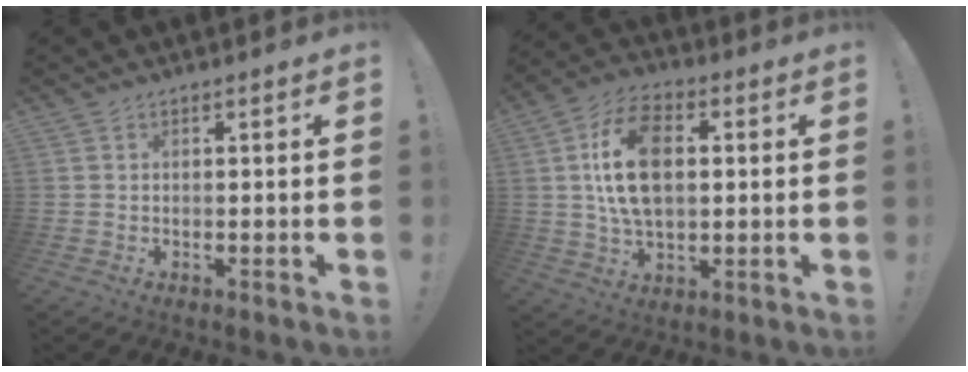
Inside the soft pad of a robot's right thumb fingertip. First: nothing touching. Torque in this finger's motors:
{"motor_torque": [1.72, 2.66, 1.59, 0.29, 0.19]}